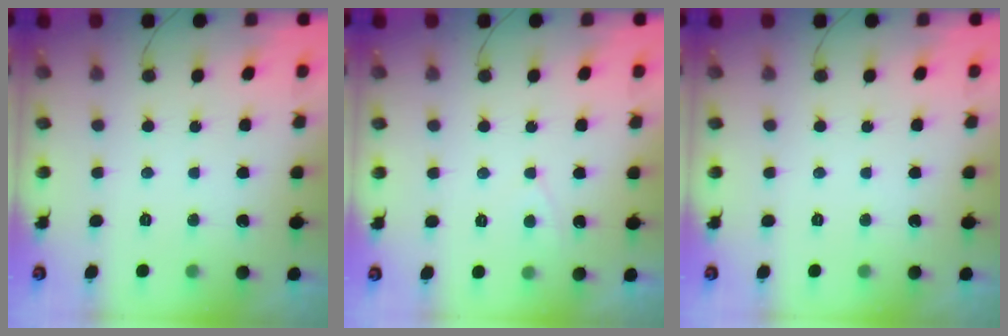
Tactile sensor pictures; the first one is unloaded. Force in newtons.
{"total": 2.4, "press": 2.4, "slide": 0.3}
{"total": 0.0}